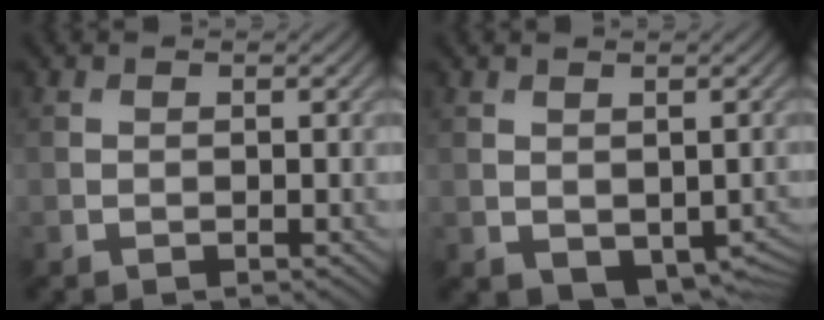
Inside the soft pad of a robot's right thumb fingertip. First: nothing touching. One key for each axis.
{"total": 4.3, "fx": -0.8, "fy": 3.0, "fz": 3.0, "tx": -0.052, "ty": -0.026, "tz": 0.004}